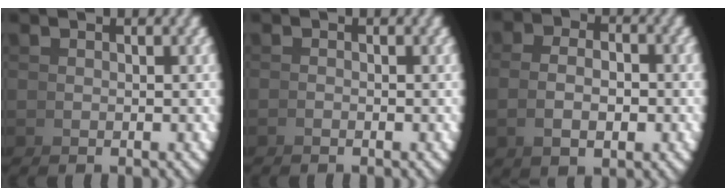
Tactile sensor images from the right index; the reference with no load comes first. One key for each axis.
{"total": 1.2, "fx": -0.5, "fy": -1.1, "fz": -0.3, "tx": 0.010, "ty": 0.005, "tz": -0.012}
{"total": 2.3, "fx": -0.3, "fy": 0.8, "fz": 2.1, "tx": -0.031, "ty": 0.002, "tz": -0.003}